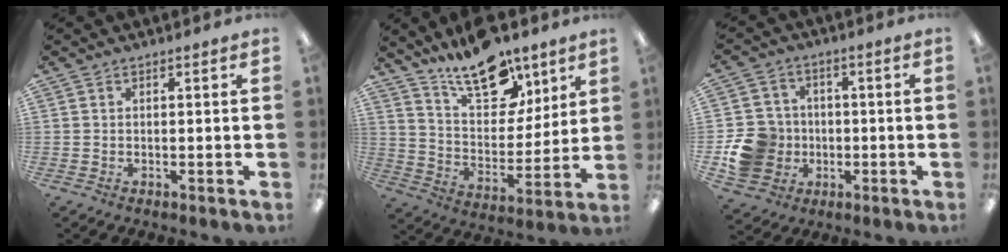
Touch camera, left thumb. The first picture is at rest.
{"total": 19.2, "force": [13.4, 9.7, 9.8], "torque": [-0.151, -0.078, 0.233]}
{"total": 11.6, "force": [-2.6, 10.7, 3.7], "torque": [-0.072, 0.028, -0.035]}